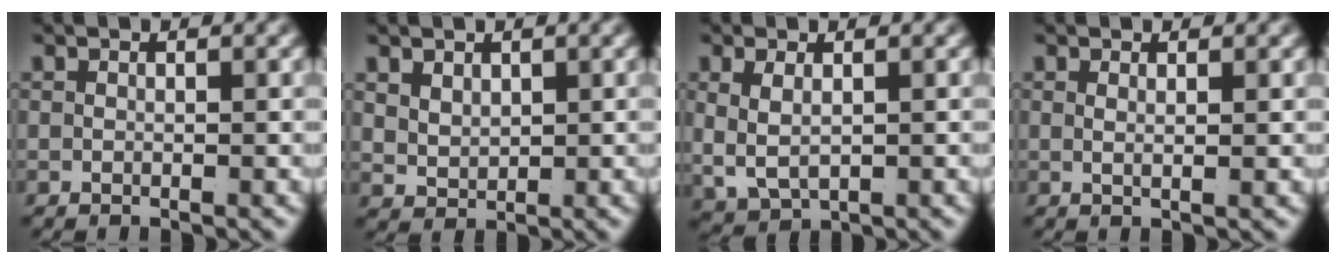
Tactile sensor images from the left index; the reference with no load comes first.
{"total": 2.1, "force": [1.2, 1.3, 1.1], "torque": [-0.028, -0.014, 0.039]}
{"total": 4.4, "force": [0.3, 3.4, 2.7], "torque": [-0.072, -0.015, 0.018]}
{"total": 1.1, "force": [0.4, -0.6, 0.7], "torque": [-0.013, -0.012, 0.015]}